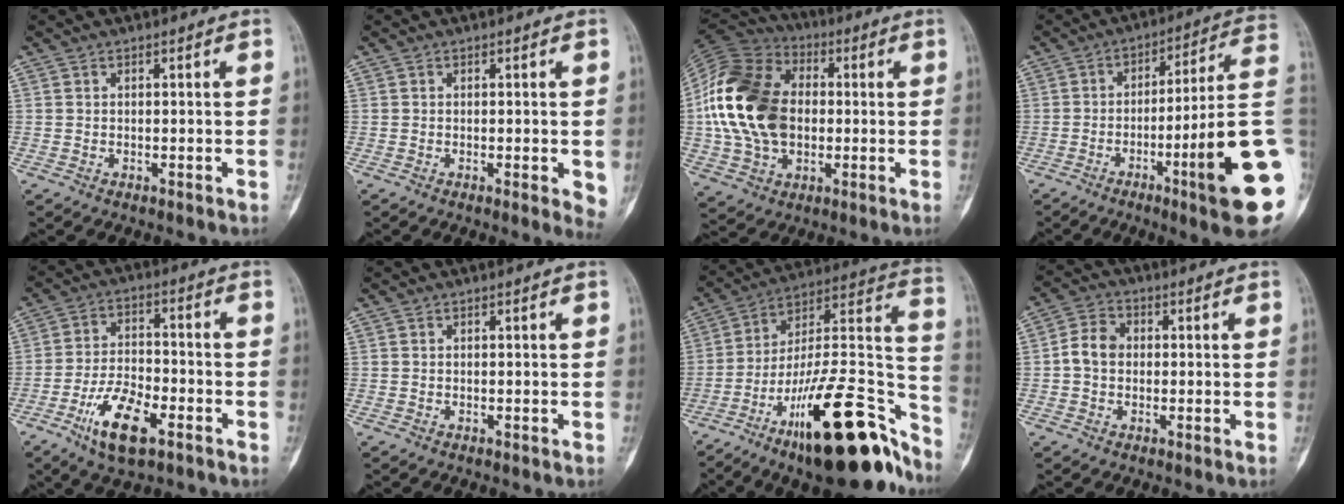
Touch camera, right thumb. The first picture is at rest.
{"total": 3.6, "force": [-0.5, 1.0, 3.4], "torque": [-0.038, -0.008, -0.008]}
{"total": 22.4, "force": [0.5, 15.7, 16.0], "torque": [-0.309, 0.014, 0.007]}
{"total": 19.2, "force": [-5.5, 0.9, 18.4], "torque": [-0.228, 0.016, -0.085]}
{"total": 11.1, "force": [-5.7, 4.8, 8.2], "torque": [-0.152, 0.023, -0.102]}
{"total": 0.0}
{"total": 30.2, "force": [-17.6, 9.4, 22.6], "torque": [-0.264, 0.098, -0.279]}
{"total": 5.5, "force": [-0.1, 4.3, 3.3], "torque": [-0.054, 0.017, -0.011]}